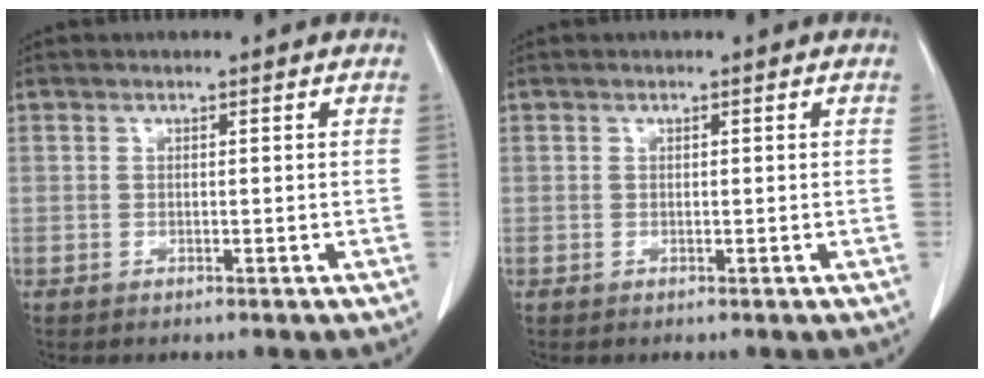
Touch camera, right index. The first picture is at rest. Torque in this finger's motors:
{"motor_torque": [0.01, 0.01, 0.02, 0.01]}